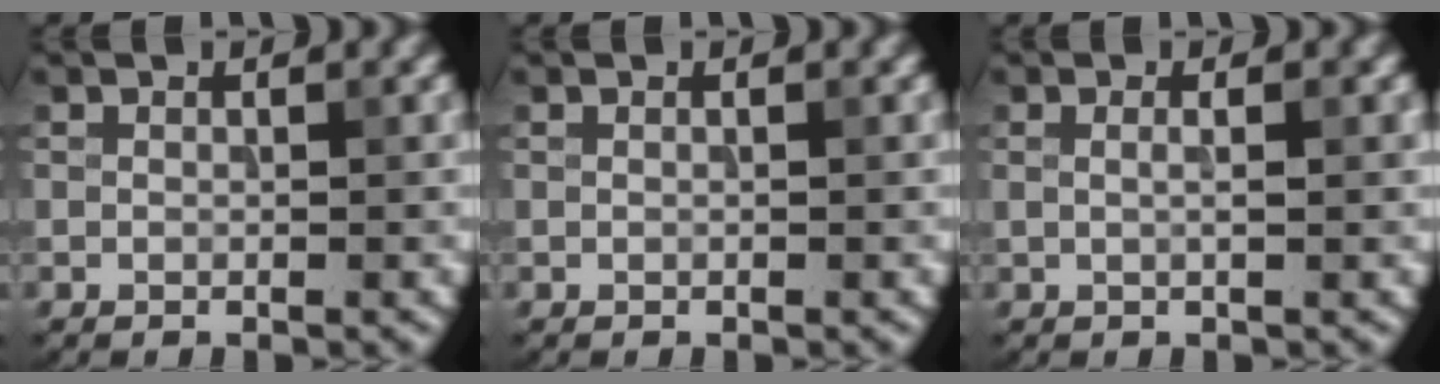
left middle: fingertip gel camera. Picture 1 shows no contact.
{"total": 0.0}
{"total": 1.5, "force": [0.2, 0.4, 1.4], "torque": [-0.015, -0.004, -0.002]}